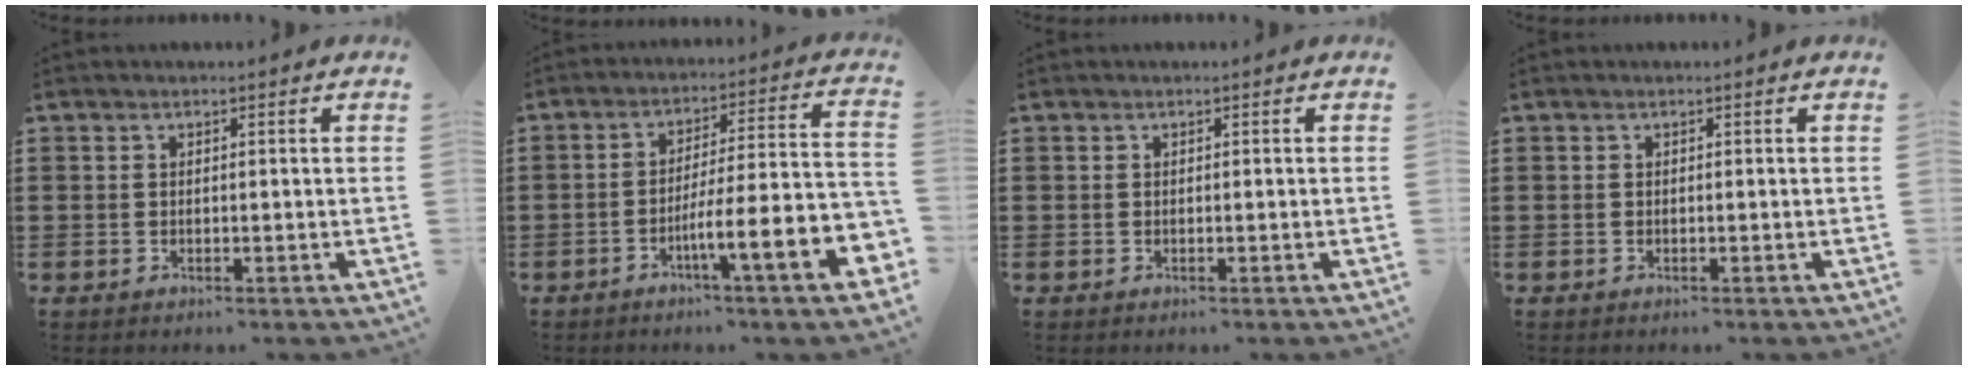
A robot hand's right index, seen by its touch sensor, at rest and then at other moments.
{"total": 10.1, "force": [-4.3, 0.8, 9.1], "torque": [-0.145, -0.022, -0.081]}
{"total": 0.0}
{"total": 0.0}